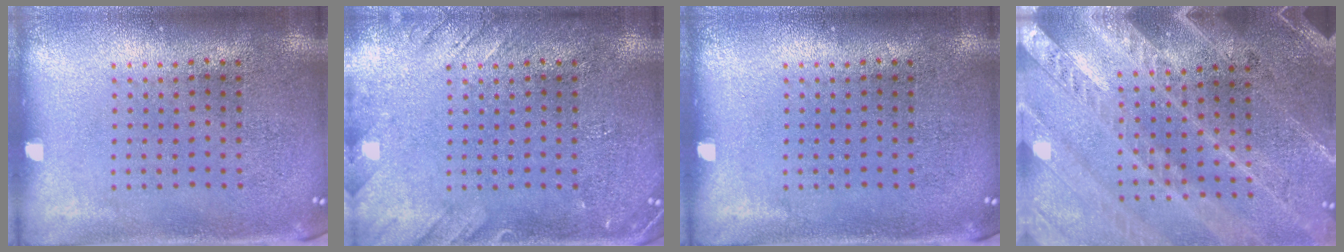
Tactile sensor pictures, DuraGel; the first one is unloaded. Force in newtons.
{"total": 2.0, "press": 2.0, "slide": 0.2}
{"total": 0.0}
{"total": 3.2, "press": 2.8, "slide": 1.4}